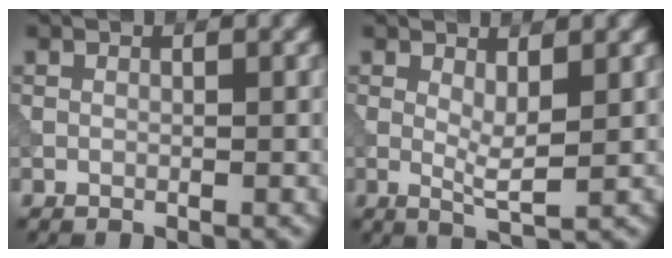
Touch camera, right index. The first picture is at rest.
{"total": 2.5, "force": [0.7, 0.6, 2.4], "torque": [-0.044, -0.008, 0.015]}